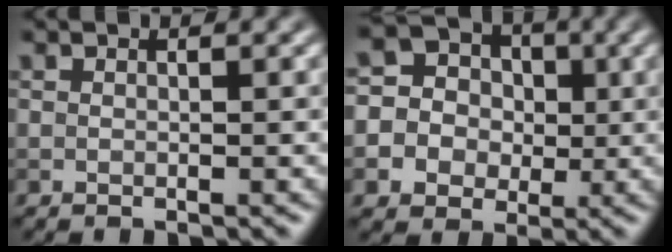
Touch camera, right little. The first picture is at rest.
{"total": 7.9, "force": [-0.8, 7.5, 2.3], "torque": [-0.068, 0.022, -0.040]}